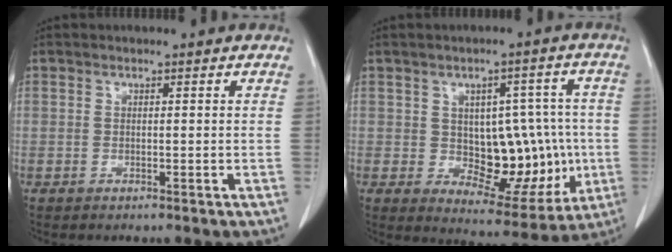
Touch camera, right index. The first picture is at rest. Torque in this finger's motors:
{"motor_torque": [0.64, 0.02, 0.12, 0.03]}